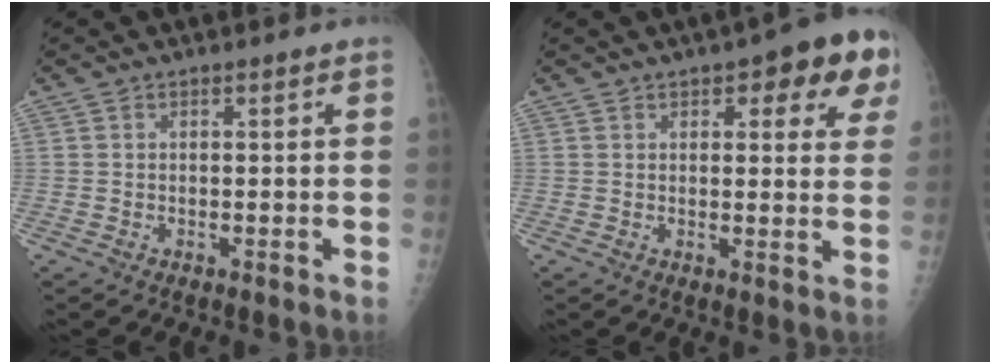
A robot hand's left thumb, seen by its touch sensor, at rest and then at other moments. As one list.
[{"total": 10.4, "force": [5.0, 4.2, 8.1], "torque": [-0.049, -0.010, 0.052]}]